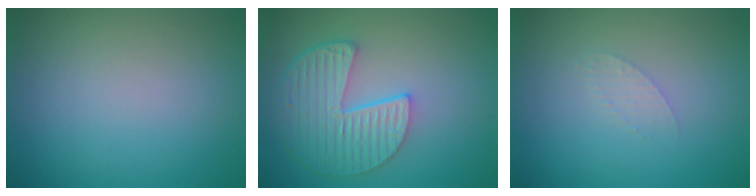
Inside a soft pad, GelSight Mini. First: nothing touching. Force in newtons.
{"total": 6.2, "press": 4.8, "slide": 4.0}
{"total": 1.0, "press": 1.0, "slide": 0.1}